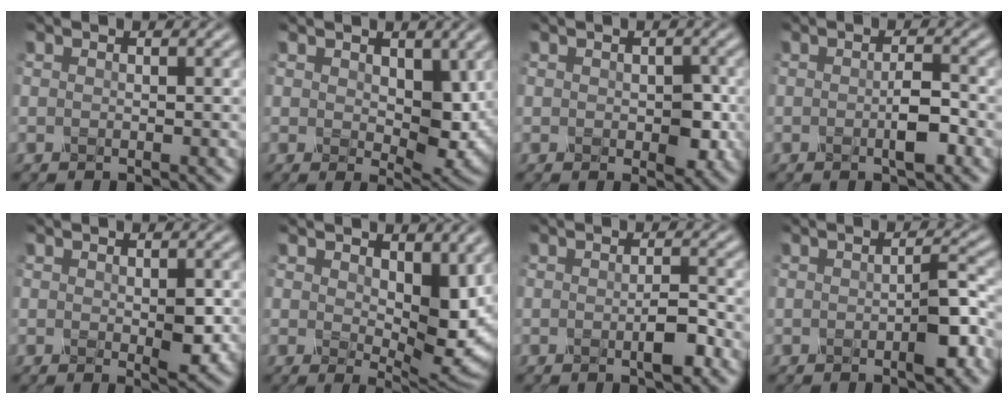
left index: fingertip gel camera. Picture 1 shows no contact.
{"total": 4.9, "force": [0.6, 2.8, 3.9], "torque": [-0.070, -0.009, 0.015]}
{"total": 2.3, "force": [-0.4, 1.4, 1.7], "torque": [-0.029, 0.000, -0.004]}
{"total": 2.1, "force": [-0.7, 0.4, 2.0], "torque": [-0.043, 0.003, -0.014]}
{"total": 2.4, "force": [-0.3, 0.9, 2.2], "torque": [-0.041, -0.004, -0.001]}
{"total": 7.2, "force": [1.0, 3.6, 6.1], "torque": [-0.105, -0.010, 0.024]}
{"total": 2.2, "force": [-0.9, 0.4, 1.9], "torque": [-0.040, 0.003, -0.016]}
{"total": 3.0, "force": [-1.1, 0.6, 2.8], "torque": [-0.048, 0.005, -0.021]}